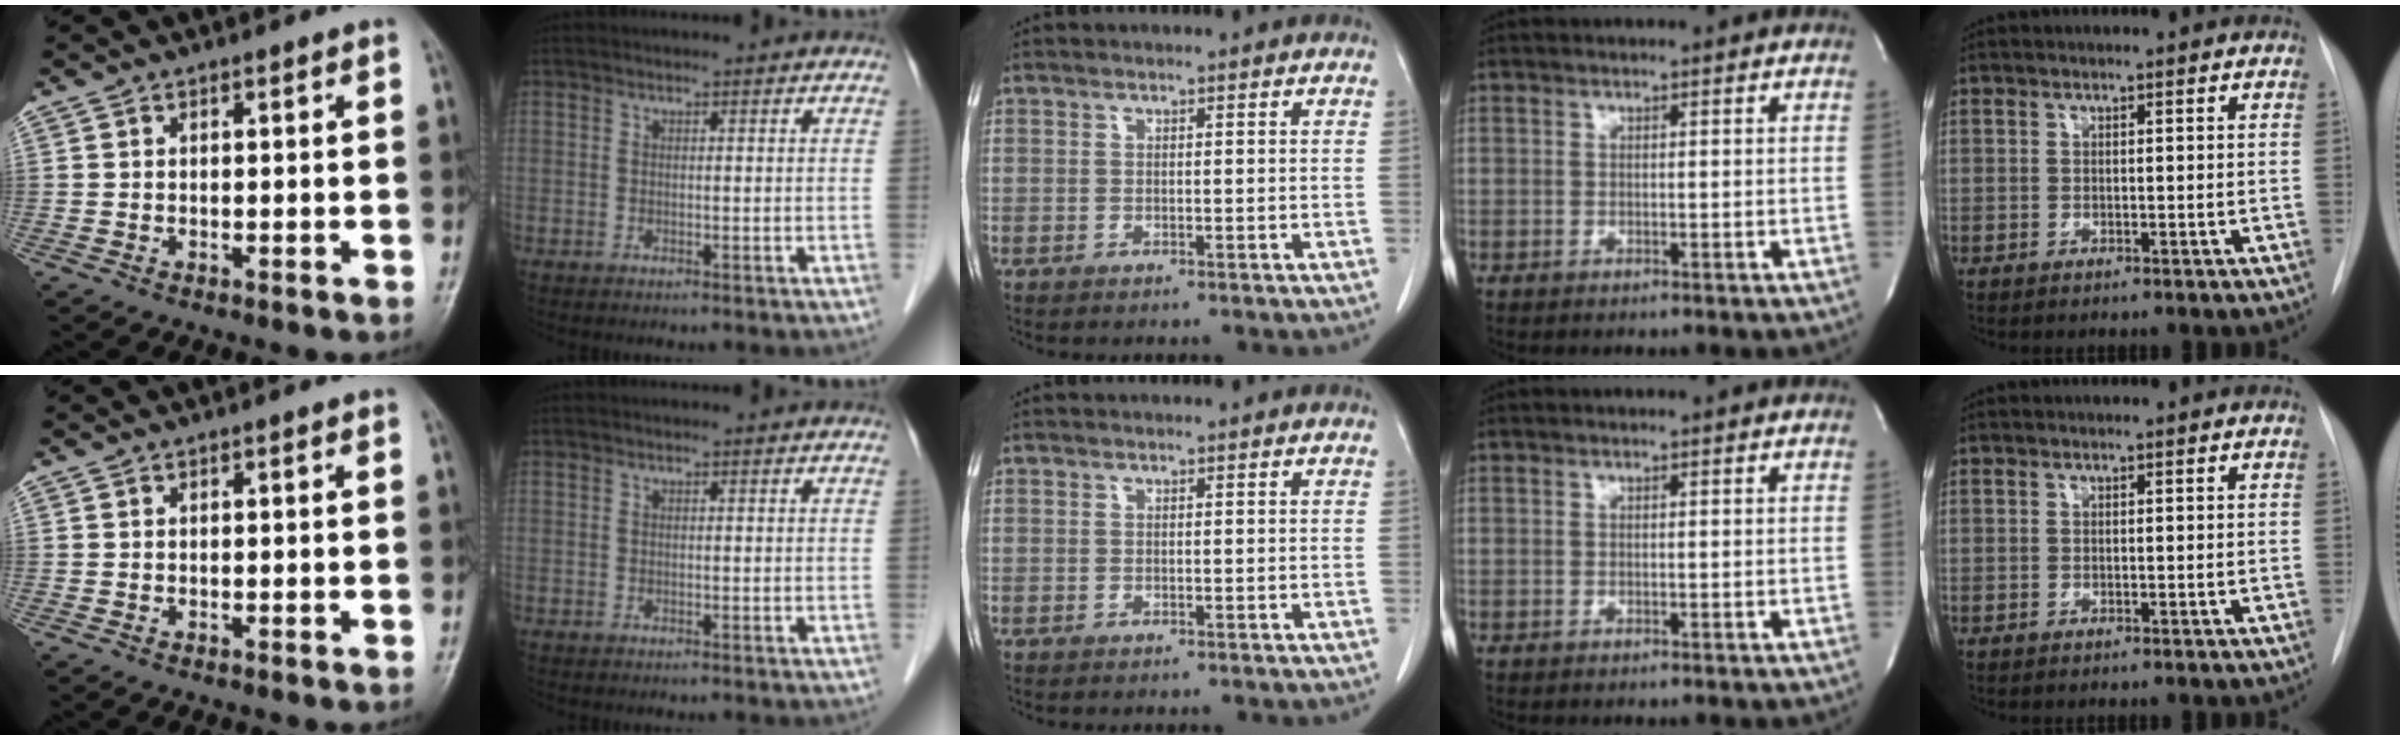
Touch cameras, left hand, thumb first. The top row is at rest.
{}